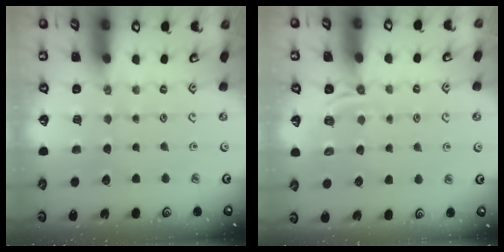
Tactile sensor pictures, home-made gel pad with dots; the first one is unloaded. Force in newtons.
{"total": 2.8, "press": 2.1, "slide": 1.8}